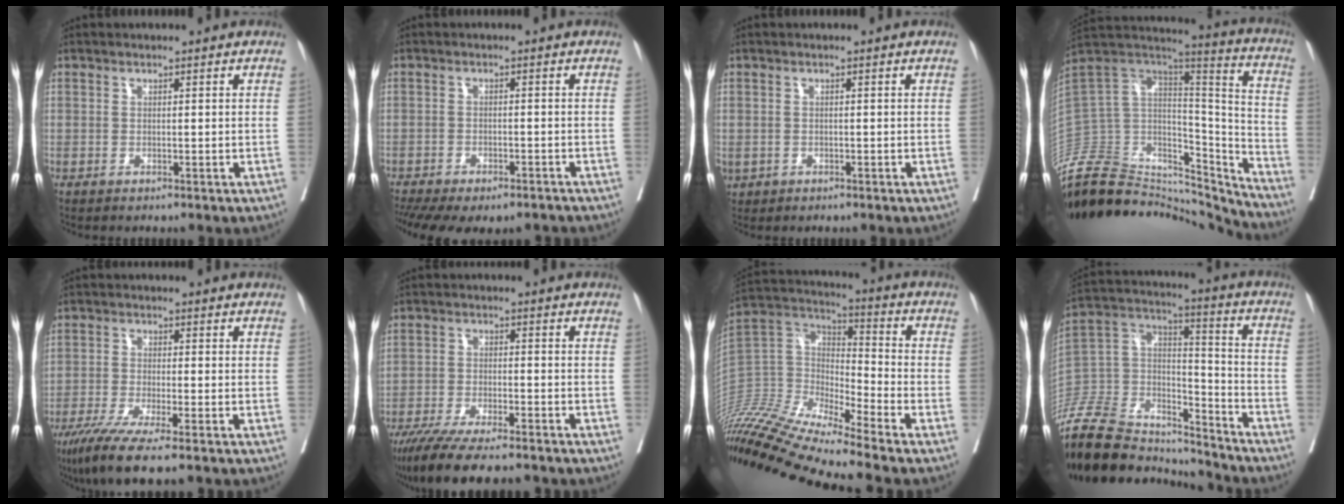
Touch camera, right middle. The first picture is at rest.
{"total": 13.9, "force": [-10.9, 5.4, 6.8], "torque": [-0.159, -0.010, -0.145]}
{"total": 1.9, "force": [-0.5, 1.6, 1.0], "torque": [-0.029, -0.004, 0.002]}
{"total": 34.4, "force": [-30.7, 10.3, 11.7], "torque": [-0.232, 0.006, -0.469]}
{"total": 8.3, "force": [-5.7, 0.1, 6.0], "torque": [-0.103, -0.023, -0.096]}
{"total": 13.6, "force": [-11.3, 1.8, 7.3], "torque": [-0.123, -0.031, -0.179]}
{"total": 23.7, "force": [-21.3, 0.3, 10.4], "torque": [-0.245, -0.003, -0.394]}
{"total": 26.8, "force": [-23.4, 8.7, 9.7], "torque": [-0.252, 0.001, -0.400]}